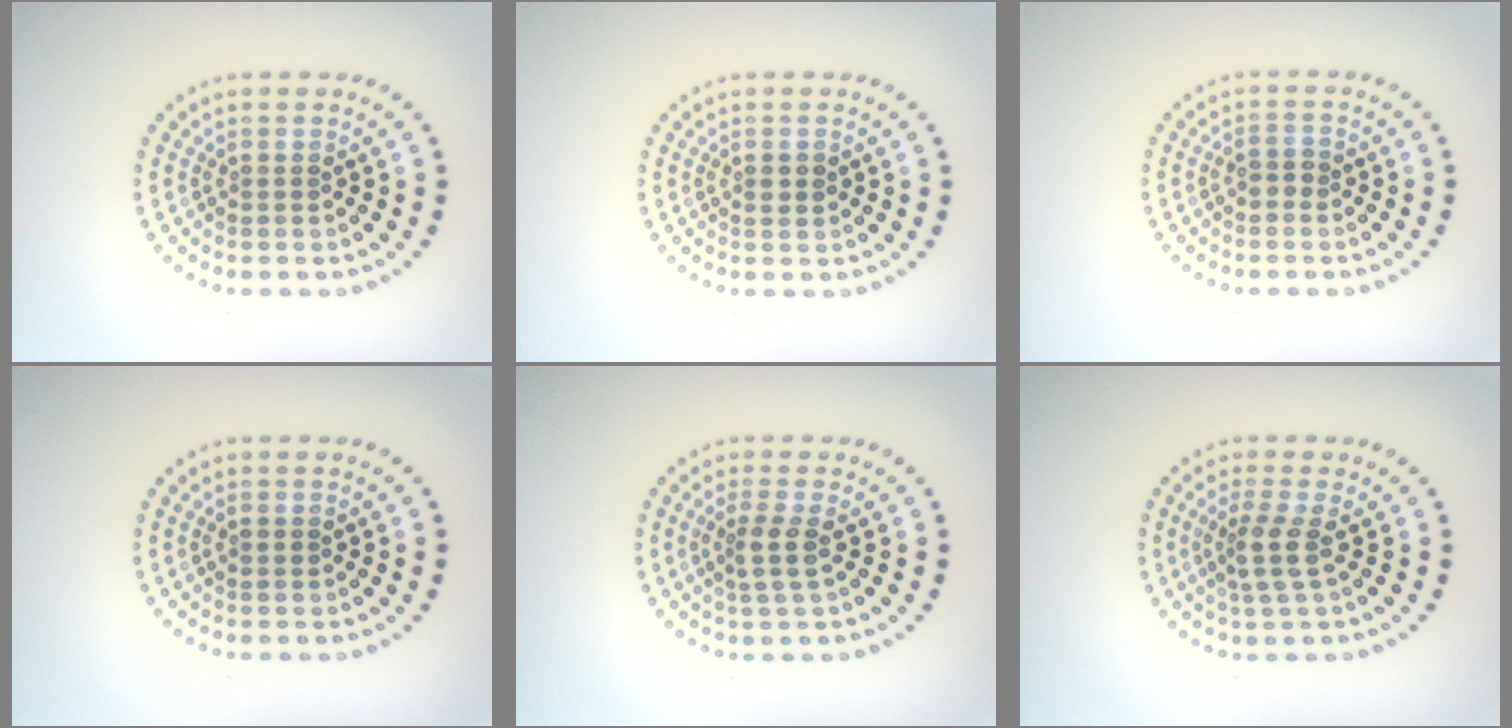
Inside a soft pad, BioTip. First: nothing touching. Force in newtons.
{"total": 1.1, "press": 1.1, "slide": 0.2}
{"total": 1.3, "press": 1.2, "slide": 0.5}
{"total": 0.7, "press": 0.7, "slide": 0.0}
{"total": 2.1, "press": 1.8, "slide": 1.1}
{"total": 2.4, "press": 1.9, "slide": 1.5}